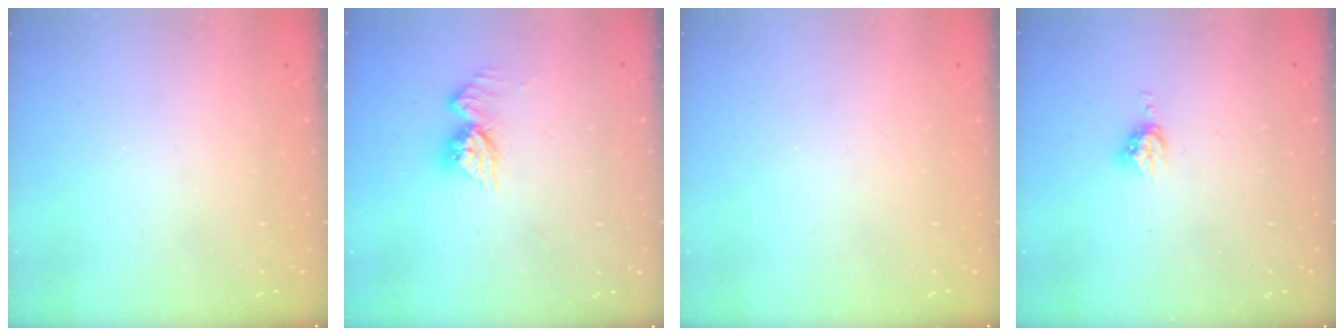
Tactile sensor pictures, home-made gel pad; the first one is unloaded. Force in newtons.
{"total": 9.7, "press": 9.7, "slide": 0.9}
{"total": 0.0}
{"total": 5.1, "press": 5.1, "slide": 0.7}